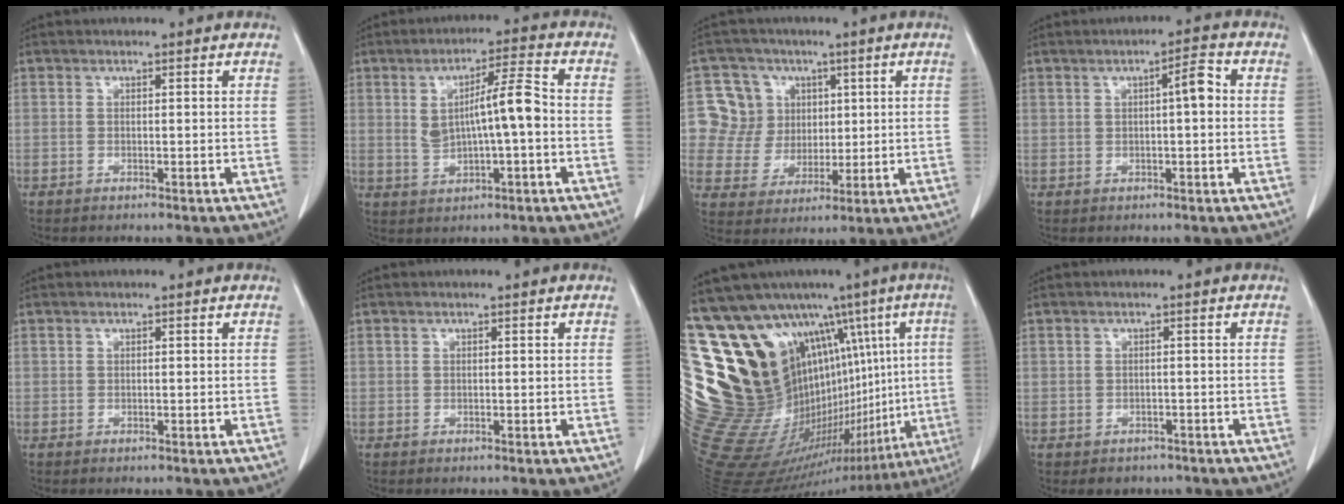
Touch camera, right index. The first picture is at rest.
{"total": 8.0, "force": [0.3, 1.2, 7.9], "torque": [-0.136, 0.014, 0.007]}
{"total": 9.2, "force": [2.6, 8.7, 1.1], "torque": [-0.019, 0.030, 0.052]}
{"total": 3.8, "force": [0.7, 0.9, 3.6], "torque": [-0.053, 0.016, 0.009]}
{"total": 0.0}
{"total": 0.0}
{"total": 33.7, "force": [10.2, 15.0, 28.4], "torque": [-0.442, 0.063, 0.208]}
{"total": 2.2, "force": [-1.2, 1.9, 0.3], "torque": [-0.004, 0.004, -0.013]}